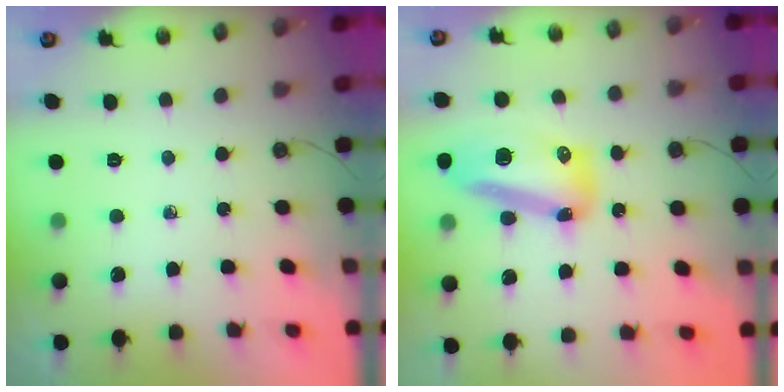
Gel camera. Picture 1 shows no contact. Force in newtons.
{"total": 15.0, "press": 14.9, "slide": 1.3}